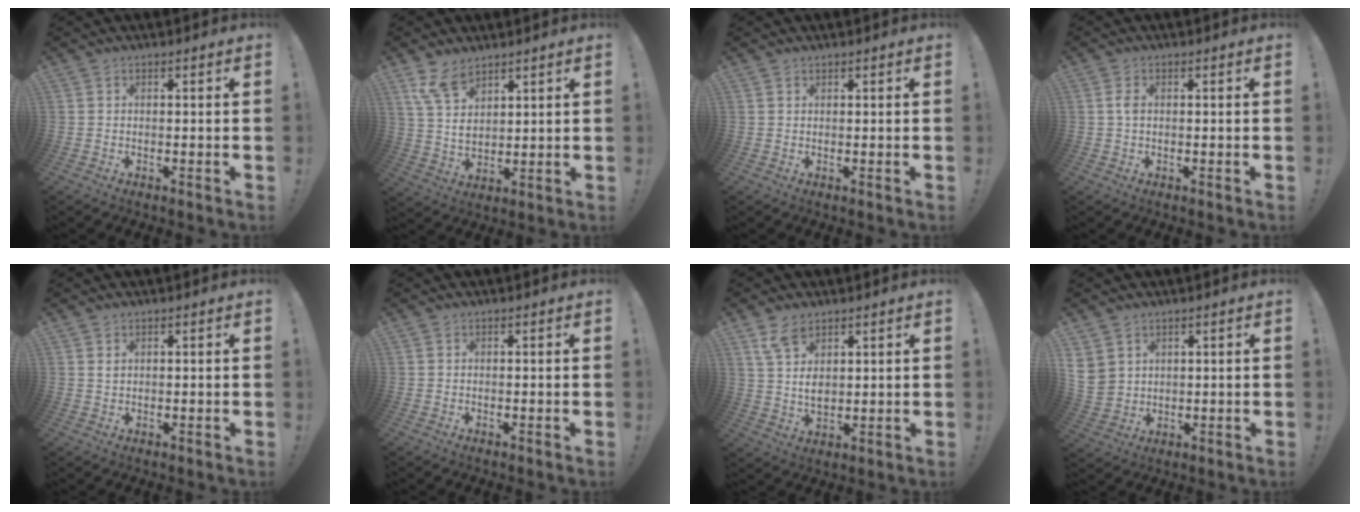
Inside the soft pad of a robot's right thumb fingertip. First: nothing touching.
{"total": 9.2, "force": [6.6, 4.8, 4.2], "torque": [-0.084, -0.034, 0.131]}
{"total": 0.5, "force": [0.5, 0.2, 0.0], "torque": [0.001, -0.001, 0.009]}
{"total": 1.8, "force": [0.1, 1.0, 1.5], "torque": [-0.028, 0.005, -0.001]}
{"total": 0.9, "force": [0.5, 0.5, 0.6], "torque": [-0.012, 0.000, 0.009]}
{"total": 0.0}
{"total": 7.7, "force": [4.4, 4.4, 4.4], "torque": [-0.078, -0.019, 0.085]}
{"total": 5.5, "force": [2.9, 4.4, 1.6], "torque": [-0.041, -0.014, 0.062]}